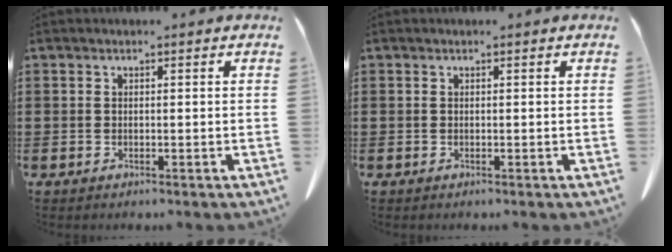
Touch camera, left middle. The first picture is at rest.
{"total": 0.0}